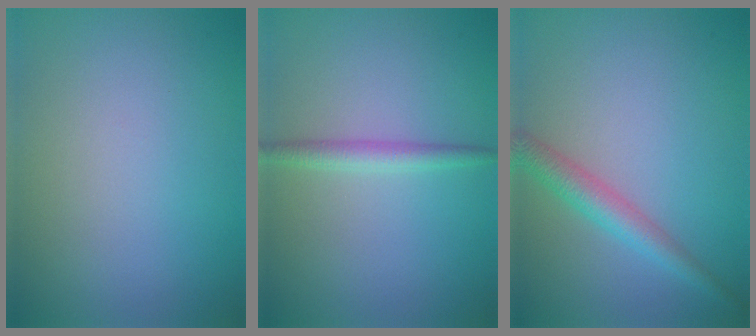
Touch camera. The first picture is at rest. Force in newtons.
{"total": 1.8, "press": 1.8, "slide": 0.0}
{"total": 2.9, "press": 2.9, "slide": 0.1}